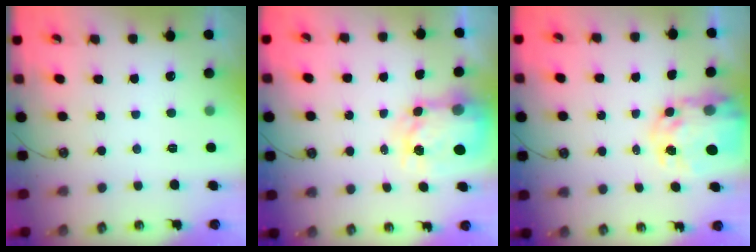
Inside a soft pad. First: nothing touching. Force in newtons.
{"total": 7.0, "press": 7.0, "slide": 0.6}
{"total": 8.5, "press": 8.5, "slide": 0.8}